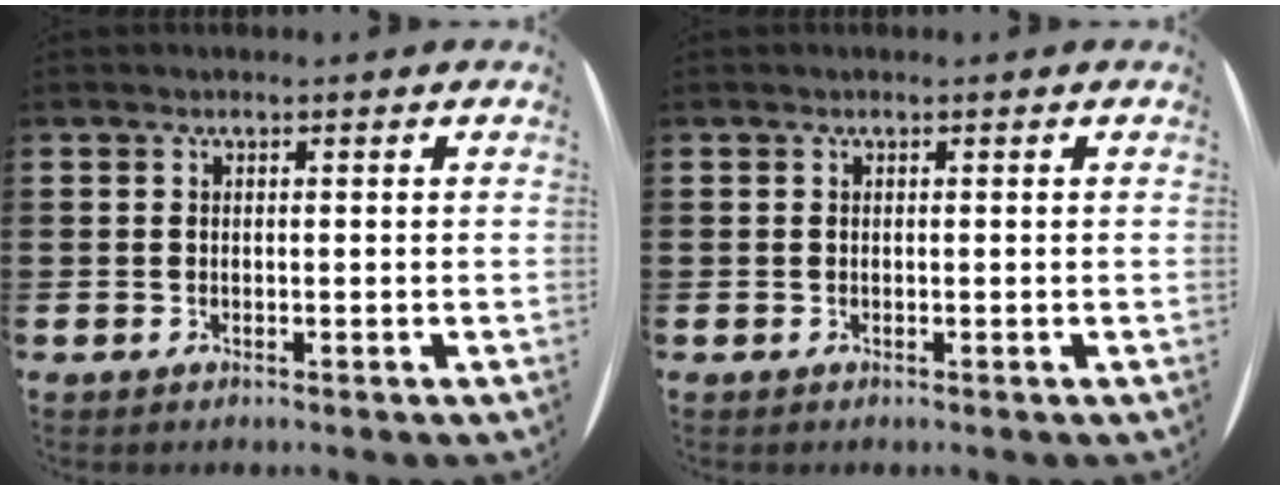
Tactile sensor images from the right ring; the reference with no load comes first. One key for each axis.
{"total": 0.0}